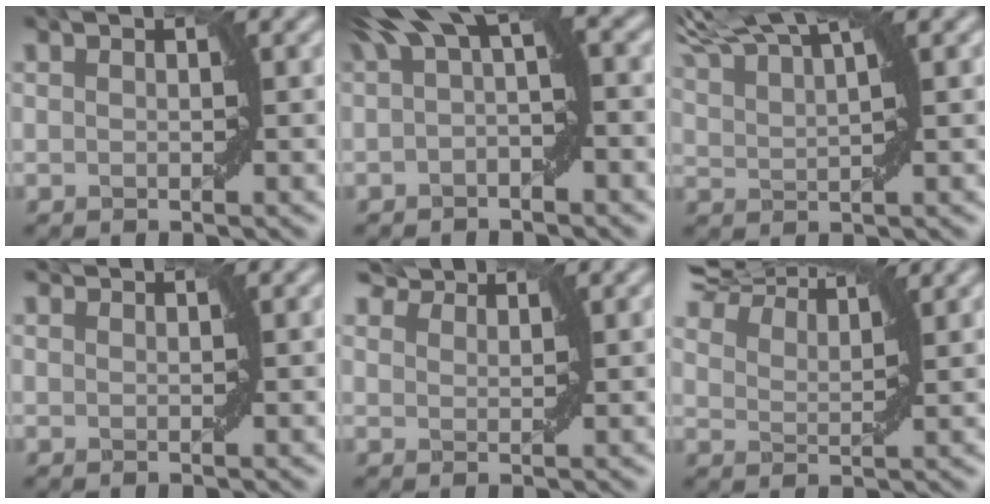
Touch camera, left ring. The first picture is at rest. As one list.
[{"total": 5.4, "force": [1.6, 1.3, 5.0], "torque": [-0.066, 0.014, 0.014]}, {"total": 8.7, "force": [6.6, 2.2, 5.1], "torque": [-0.092, 0.030, 0.083]}, {"total": 1.5, "force": [1.5, 0.1, 0.3], "torque": [-0.009, -0.001, 0.015]}, {"total": 3.5, "force": [3.4, 0.8, 0.7], "torque": [-0.015, -0.001, 0.063]}, {"total": 9.7, "force": [8.7, 2.1, 3.7], "torque": [-0.087, 0.018, 0.124]}]